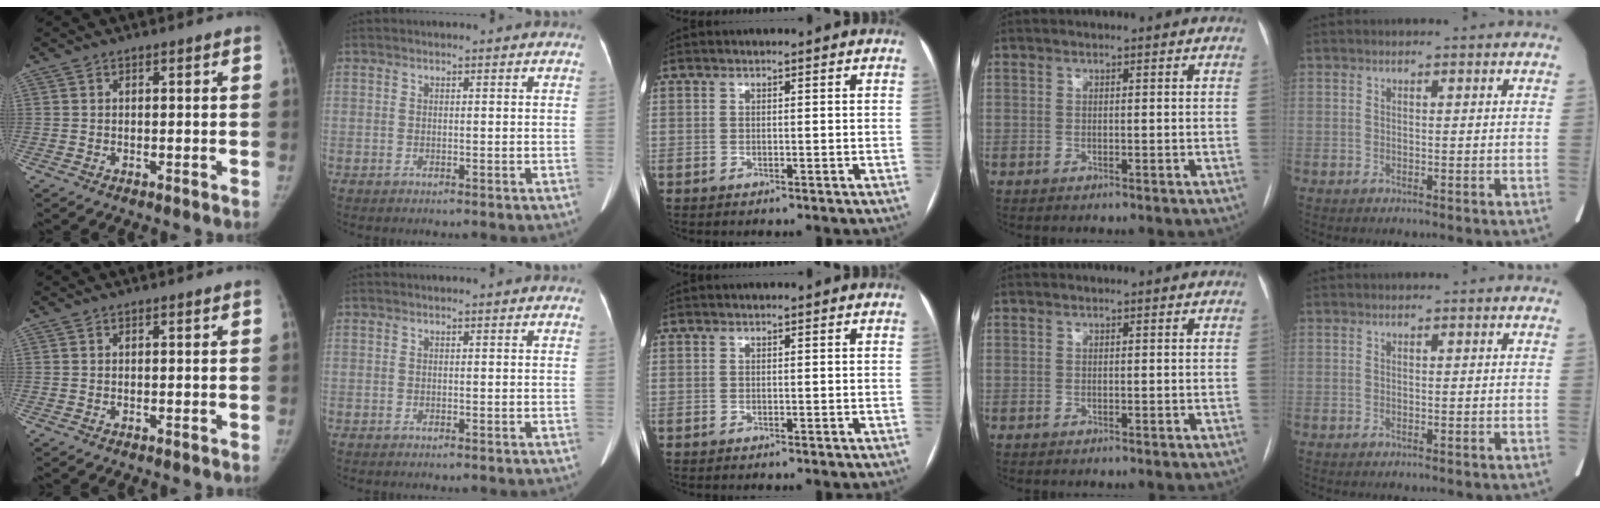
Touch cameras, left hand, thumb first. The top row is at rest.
{}